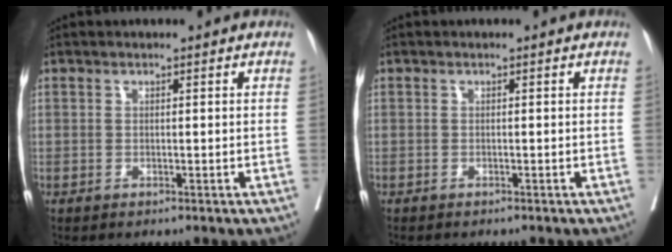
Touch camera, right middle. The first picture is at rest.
{"total": 1.7, "force": [-1.5, 0.3, 0.7], "torque": [-0.011, -0.002, -0.018]}